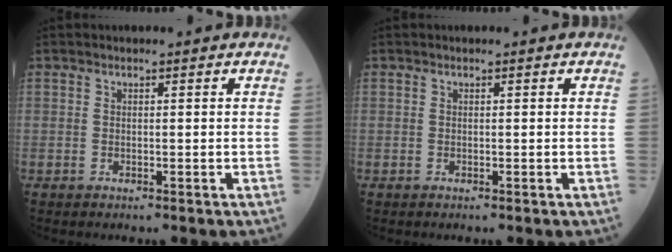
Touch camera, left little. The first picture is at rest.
{"total": 0.0}